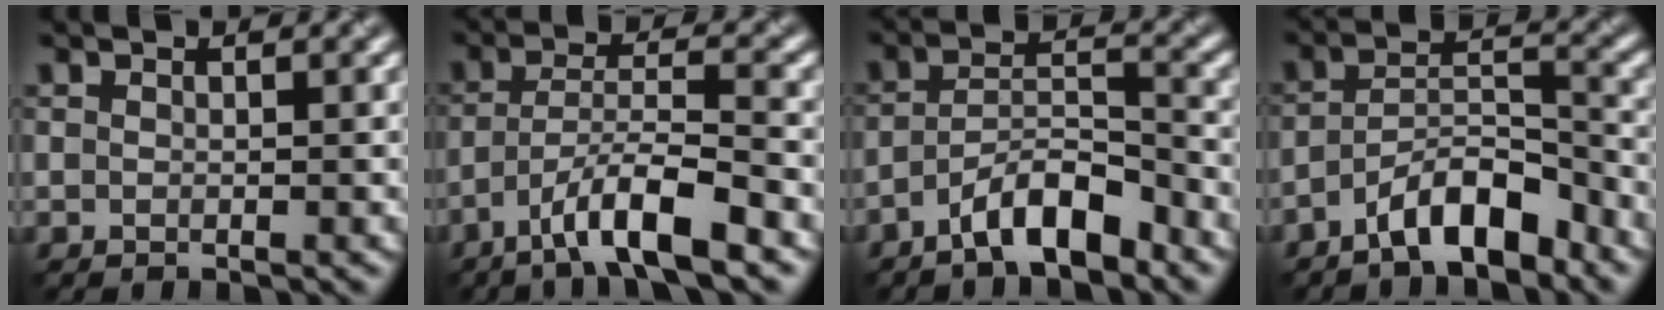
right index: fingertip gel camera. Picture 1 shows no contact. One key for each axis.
{"total": 6.7, "fx": -4.0, "fy": 1.2, "fz": 5.2, "tx": -0.088, "ty": 0.010, "tz": -0.076}
{"total": 5.5, "fx": -3.7, "fy": 1.5, "fz": 3.8, "tx": -0.062, "ty": 0.009, "tz": -0.069}
{"total": 6.1, "fx": -4.2, "fy": 1.9, "fz": 4.1, "tx": -0.066, "ty": 0.011, "tz": -0.075}